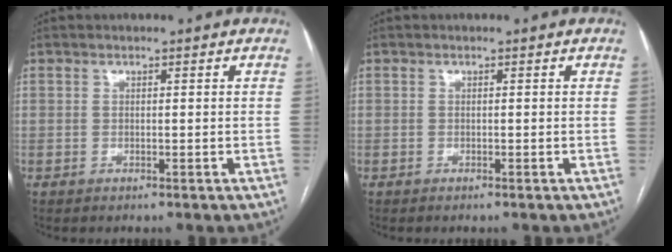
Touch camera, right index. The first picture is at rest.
{"total": 0.0}